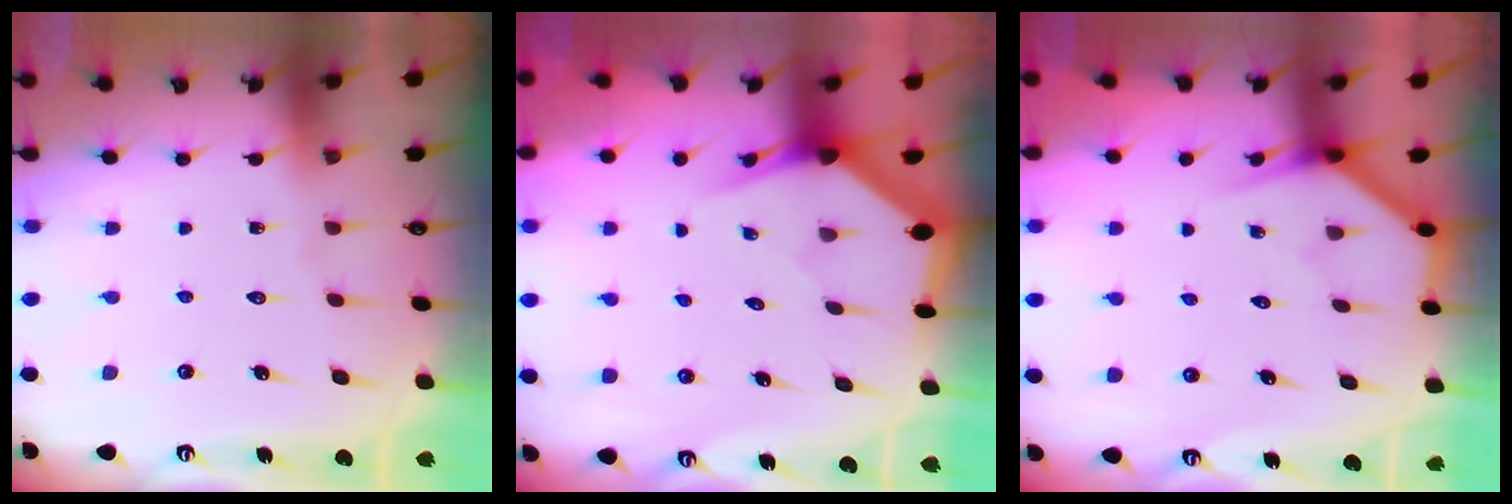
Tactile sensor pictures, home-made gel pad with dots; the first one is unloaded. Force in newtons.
{"total": 2.9, "press": 2.9, "slide": 0.2}
{"total": 3.8, "press": 3.7, "slide": 0.3}